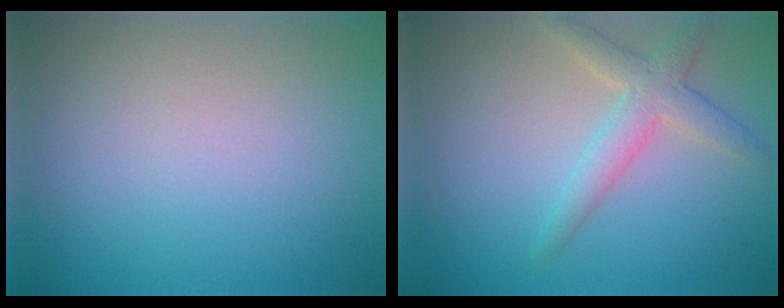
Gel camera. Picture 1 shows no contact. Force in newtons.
{"total": 3.1, "press": 3.1, "slide": 0.2}